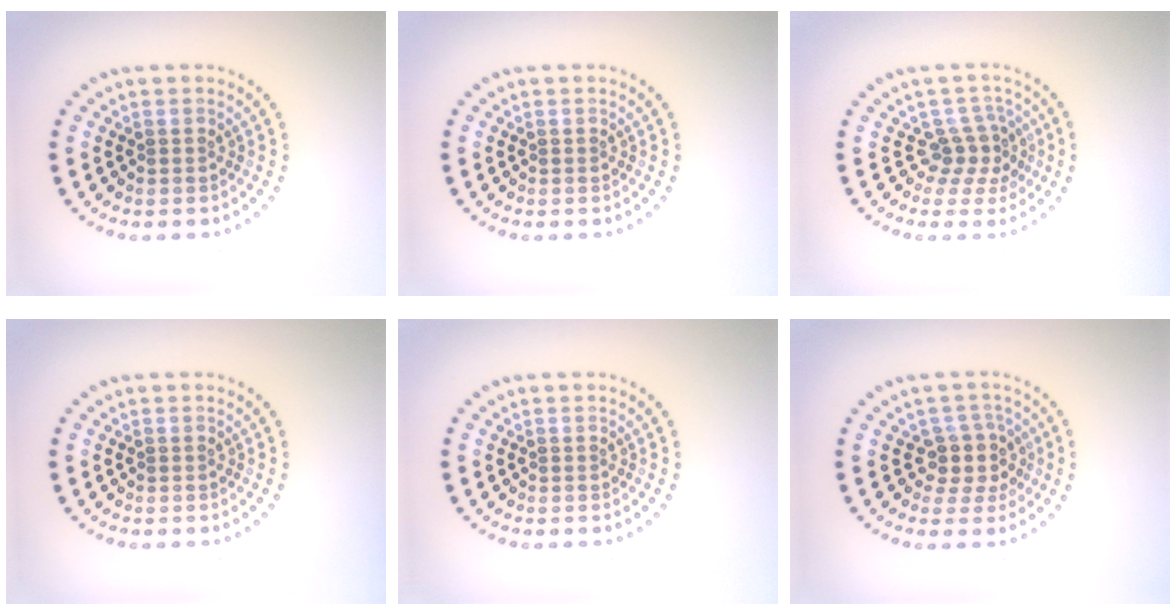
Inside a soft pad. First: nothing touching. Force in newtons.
{"total": 0.0}
{"total": 2.6, "press": 1.9, "slide": 1.8}
{"total": 0.0}
{"total": 0.0}
{"total": 2.8, "press": 2.2, "slide": 1.8}